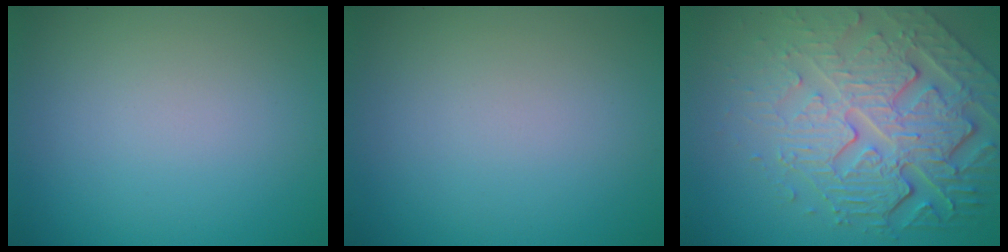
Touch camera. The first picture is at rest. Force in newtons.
{"total": 0.0}
{"total": 8.5, "press": 5.8, "slide": 6.2}